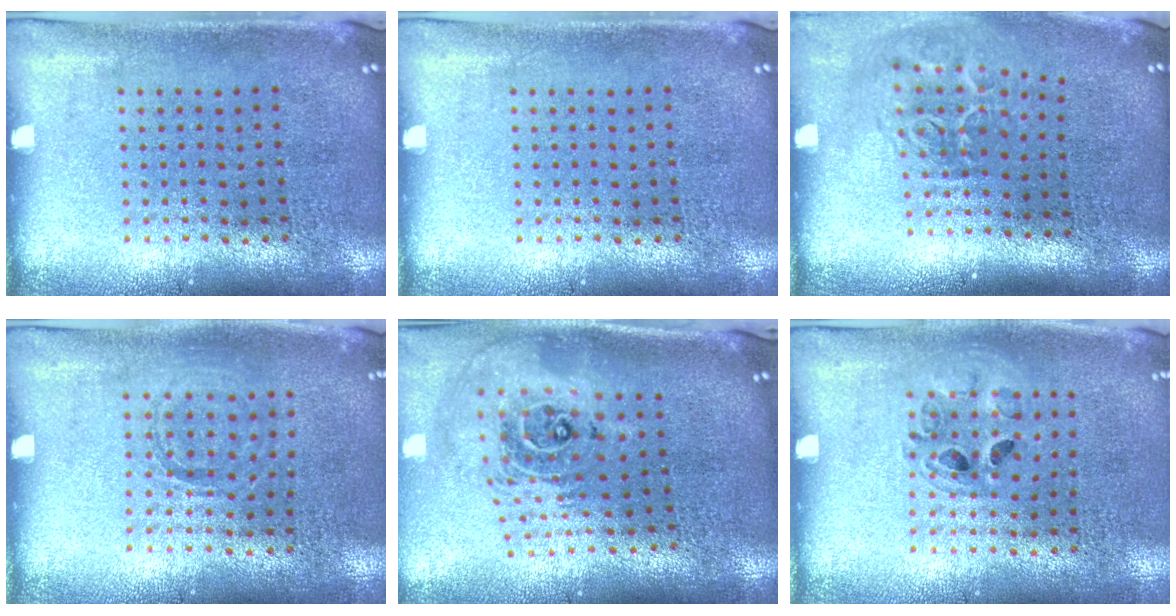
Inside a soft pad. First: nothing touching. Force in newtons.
{"total": 0.0}
{"total": 2.0, "press": 1.3, "slide": 1.5}
{"total": 0.8, "press": 0.8, "slide": 0.1}
{"total": 2.4, "press": 1.8, "slide": 1.6}
{"total": 1.0, "press": 1.0, "slide": 0.1}